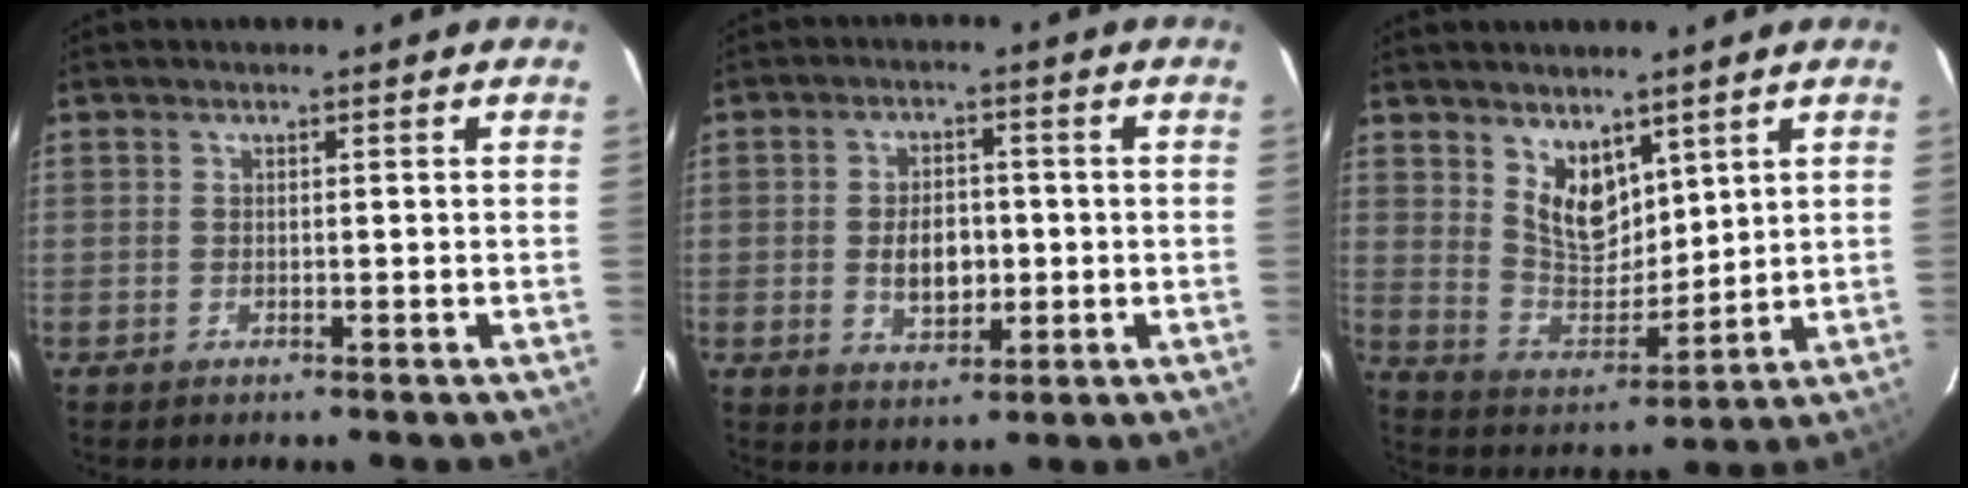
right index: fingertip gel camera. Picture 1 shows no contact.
{"total": 6.7, "force": [-0.7, 4.2, 5.2], "torque": [-0.096, 0.000, -0.004]}
{"total": 9.5, "force": [5.8, 5.5, 5.1], "torque": [-0.082, -0.004, 0.123]}